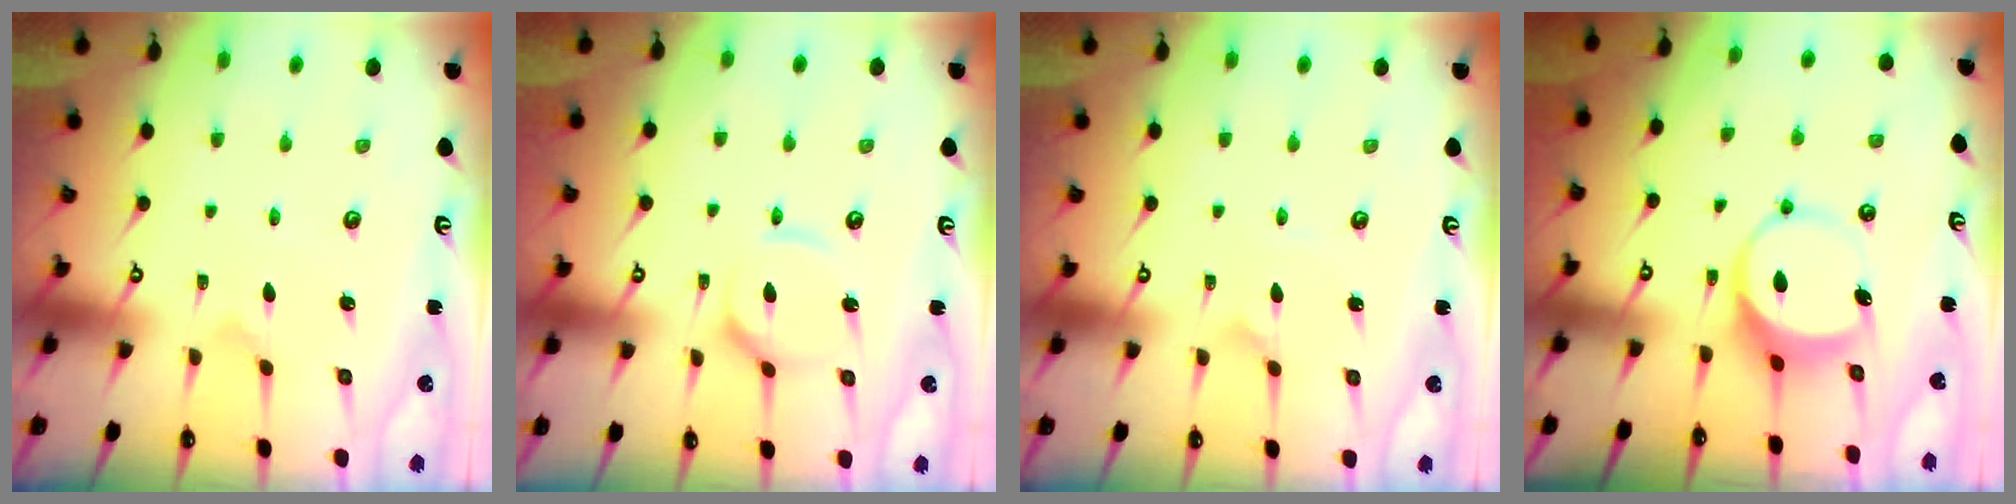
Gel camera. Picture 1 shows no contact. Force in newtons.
{"total": 6.0, "press": 6.0, "slide": 0.5}
{"total": 1.2, "press": 1.2, "slide": 0.0}
{"total": 7.7, "press": 7.6, "slide": 0.8}